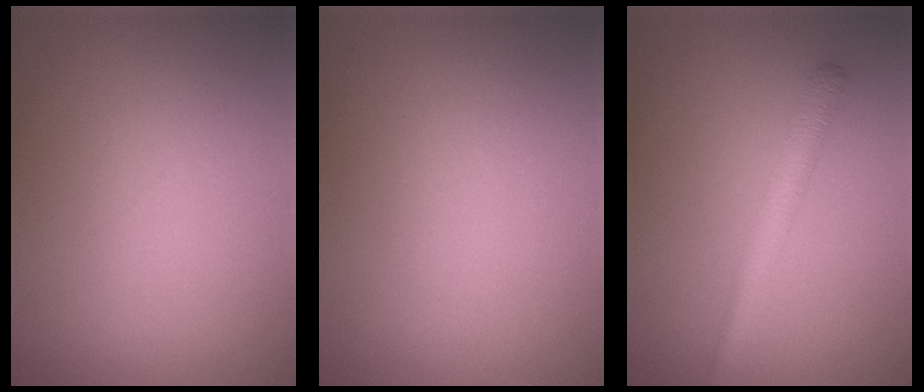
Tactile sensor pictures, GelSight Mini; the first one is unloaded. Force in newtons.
{"total": 0.0}
{"total": 2.5, "press": 2.5, "slide": 0.0}